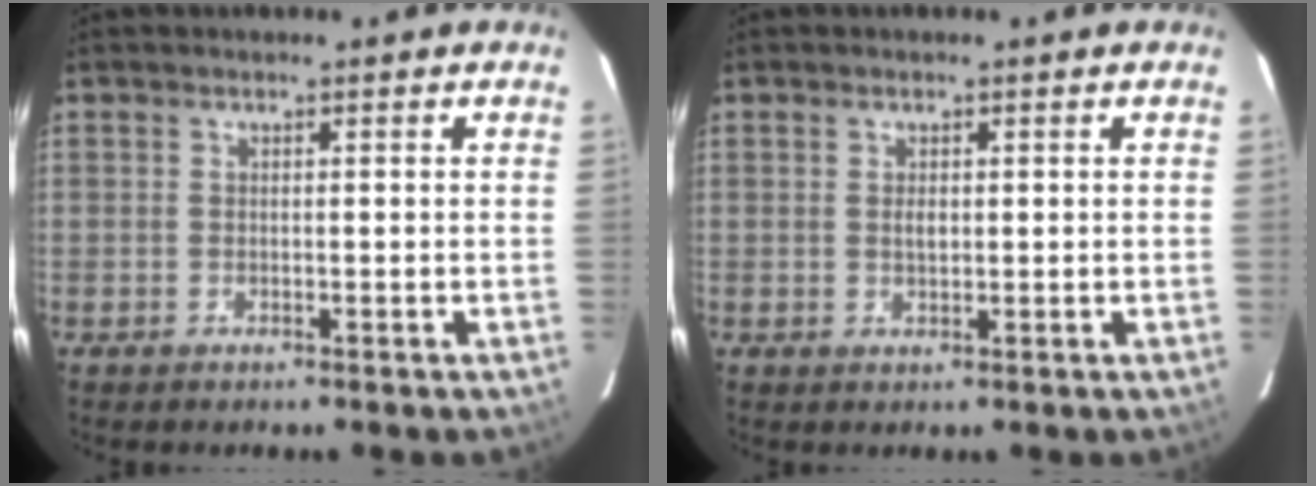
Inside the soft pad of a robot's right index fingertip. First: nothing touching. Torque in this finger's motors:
{"motor_torque": [0.35, -0.14, 0.27, 0.04]}